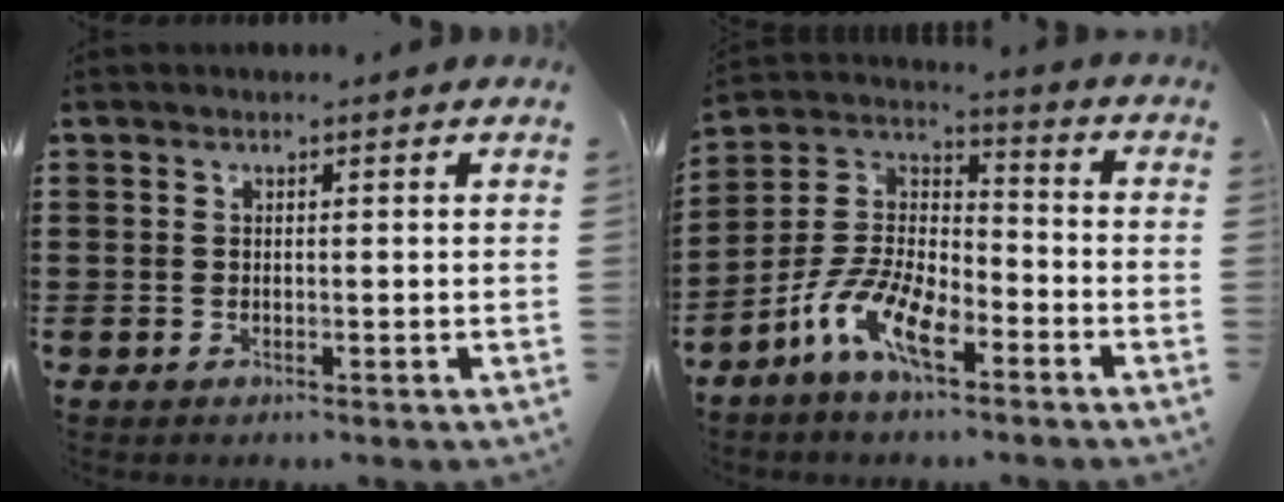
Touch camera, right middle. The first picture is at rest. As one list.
[{"total": 10.3, "force": [-6.7, 4.0, 6.8], "torque": [-0.160, -0.003, -0.135]}]